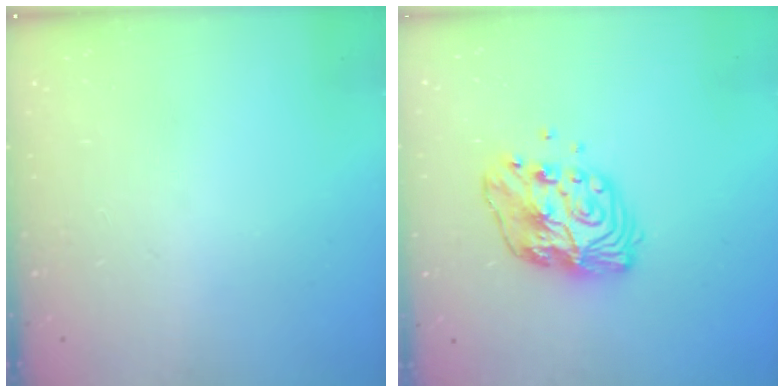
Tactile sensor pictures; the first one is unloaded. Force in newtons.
{"total": 11.7, "press": 11.6, "slide": 0.9}